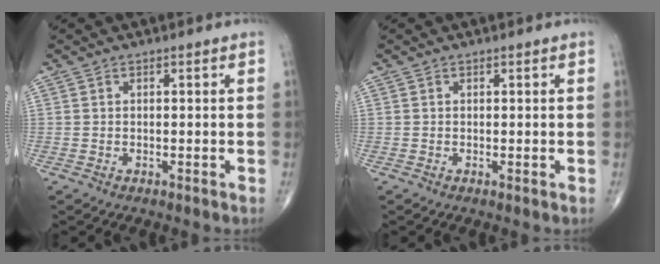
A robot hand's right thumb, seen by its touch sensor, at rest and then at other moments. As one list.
[{"total": 0.0}]